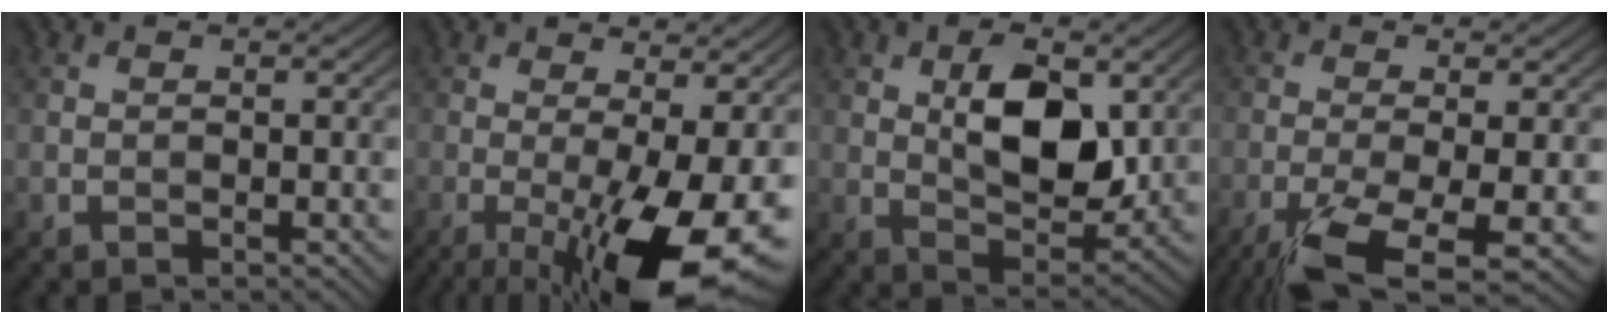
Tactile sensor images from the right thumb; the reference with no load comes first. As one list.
[{"total": 14.1, "force": [-4.2, 3.6, 13.0], "torque": [-0.190, -0.006, -0.055]}, {"total": 8.9, "force": [2.1, 4.7, 7.2], "torque": [-0.124, -0.004, 0.039]}, {"total": 8.6, "force": [-4.6, 1.7, 7.1], "torque": [-0.131, -0.016, -0.079]}]